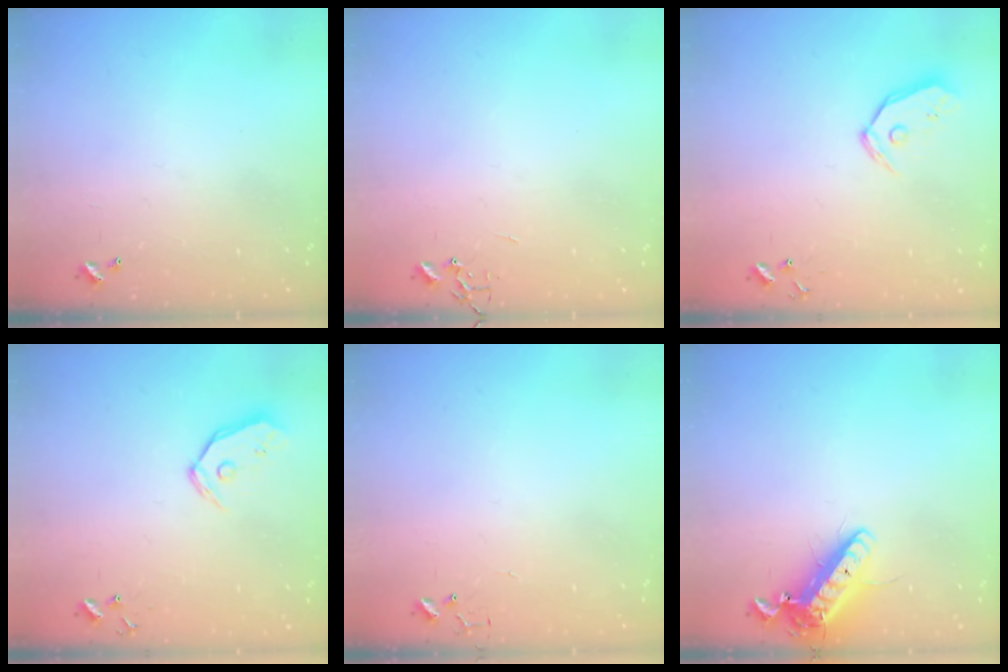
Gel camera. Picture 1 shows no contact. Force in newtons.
{"total": 0.0}
{"total": 8.7, "press": 8.6, "slide": 1.3}
{"total": 8.7, "press": 8.6, "slide": 1.3}
{"total": 3.8, "press": 3.8, "slide": 0.3}
{"total": 14.3, "press": 14.1, "slide": 2.6}